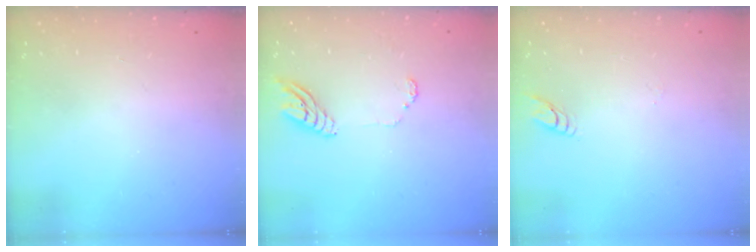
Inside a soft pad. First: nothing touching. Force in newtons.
{"total": 7.7, "press": 7.7, "slide": 0.8}
{"total": 4.2, "press": 4.2, "slide": 0.3}